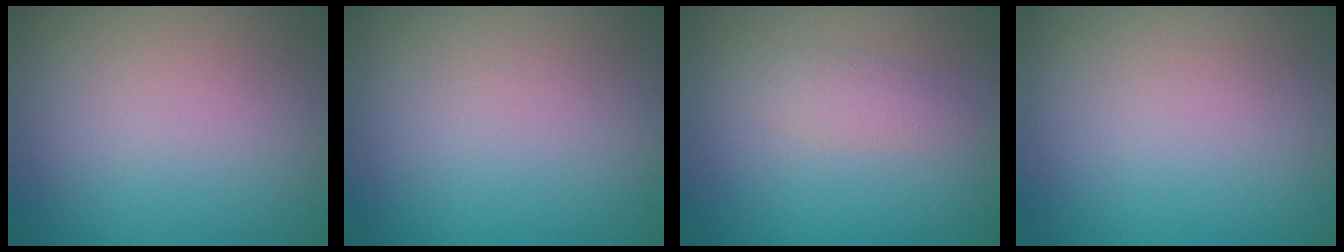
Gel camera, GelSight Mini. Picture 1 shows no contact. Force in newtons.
{"total": 0.0}
{"total": 1.4, "press": 1.4, "slide": 0.1}
{"total": 0.0}